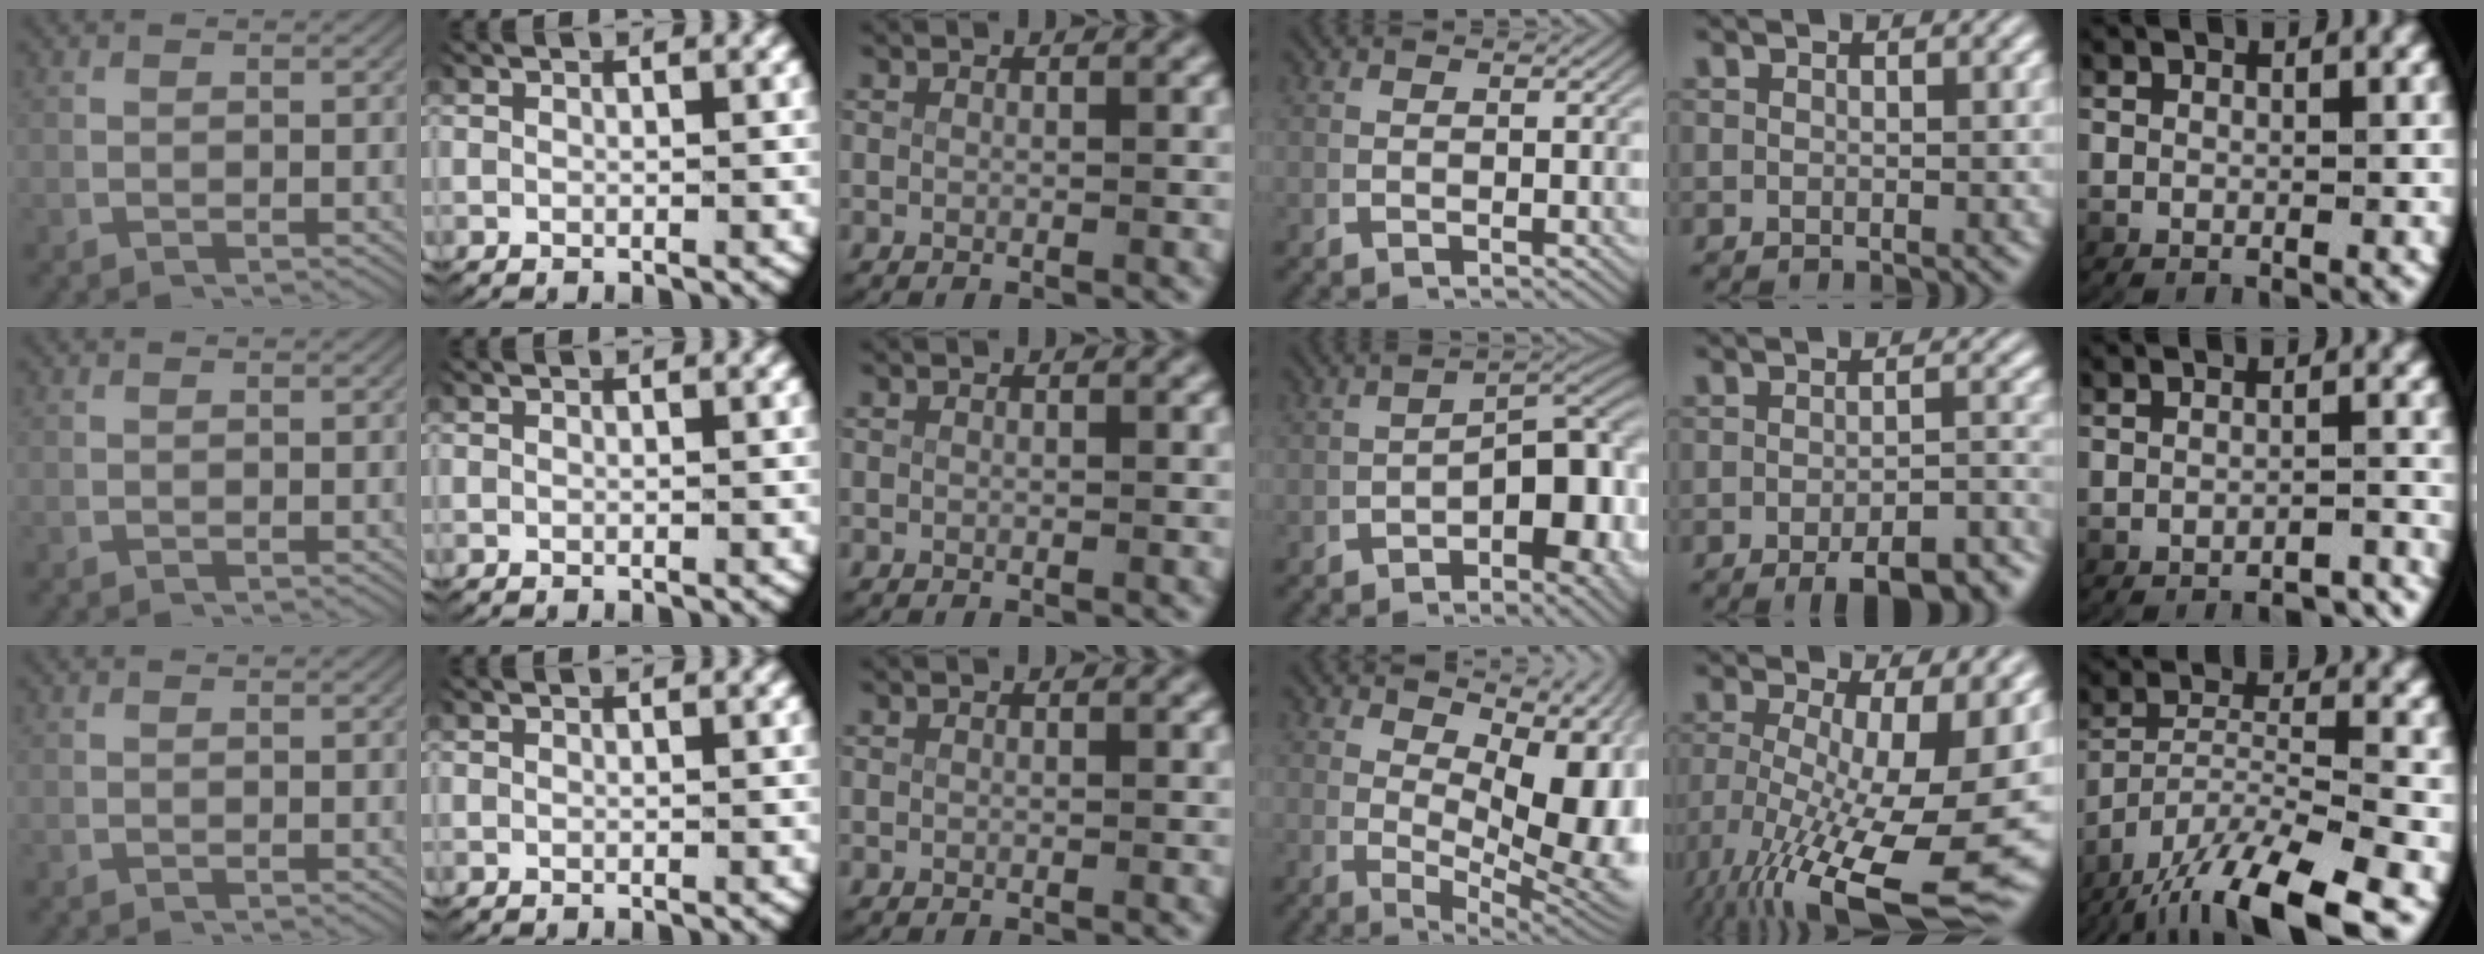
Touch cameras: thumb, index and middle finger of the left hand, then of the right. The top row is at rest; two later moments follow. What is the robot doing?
{"motion": "lift_and_place", "object": "plastic wrap"}